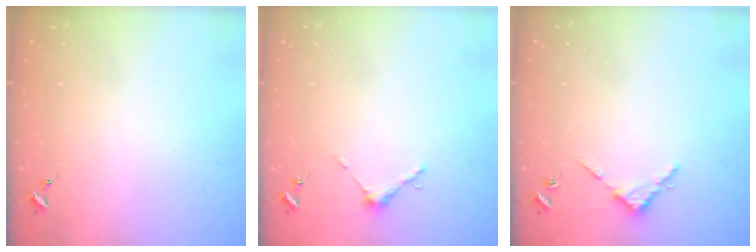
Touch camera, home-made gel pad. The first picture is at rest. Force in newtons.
{"total": 3.7, "press": 3.7, "slide": 0.3}
{"total": 2.7, "press": 2.7, "slide": 0.3}